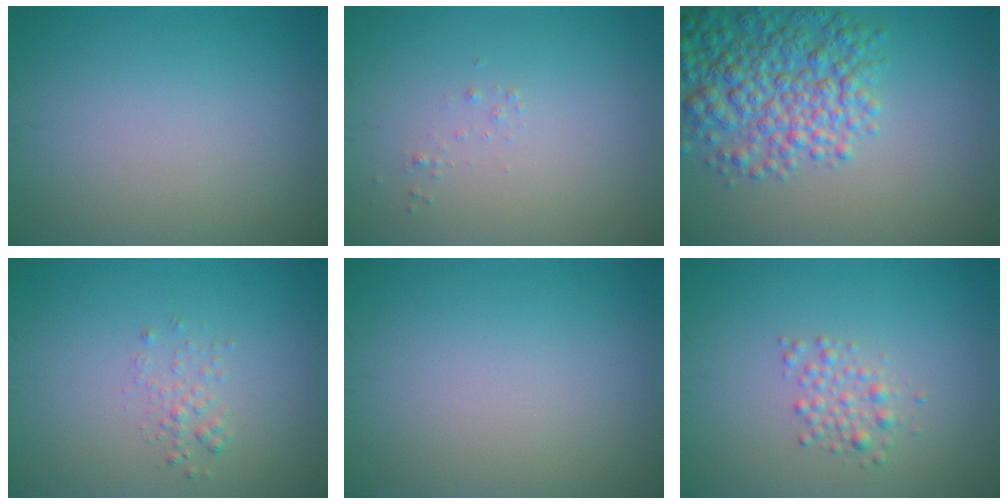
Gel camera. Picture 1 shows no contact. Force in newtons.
{"total": 0.5, "press": 0.5, "slide": 0.0}
{"total": 6.7, "press": 6.7, "slide": 0.2}
{"total": 1.1, "press": 1.1, "slide": 0.1}
{"total": 0.0}
{"total": 1.7, "press": 1.7, "slide": 0.0}